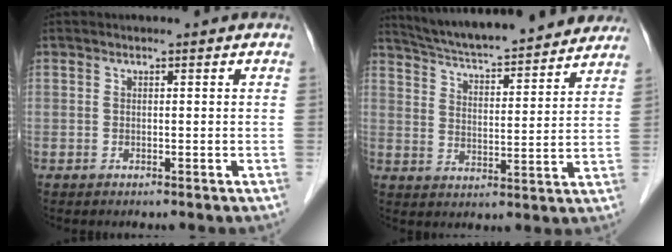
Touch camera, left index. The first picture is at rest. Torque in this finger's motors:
{"motor_torque": [-0.02, -0.56, 0.34, 0.09]}